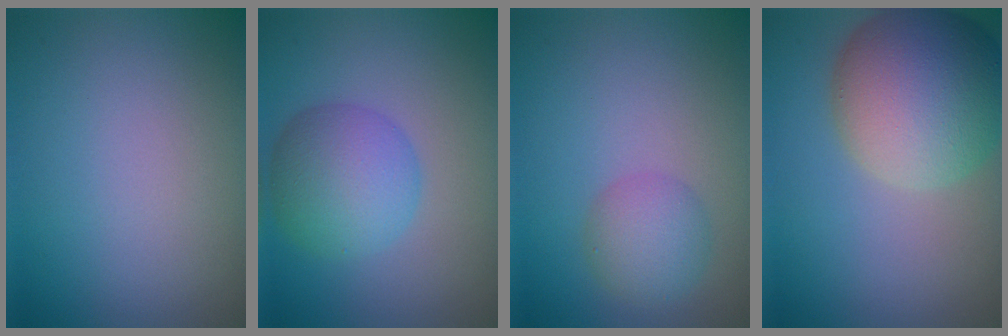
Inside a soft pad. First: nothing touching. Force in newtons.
{"total": 5.3, "press": 5.3, "slide": 0.1}
{"total": 2.8, "press": 2.8, "slide": 0.1}
{"total": 9.9, "press": 9.9, "slide": 0.4}